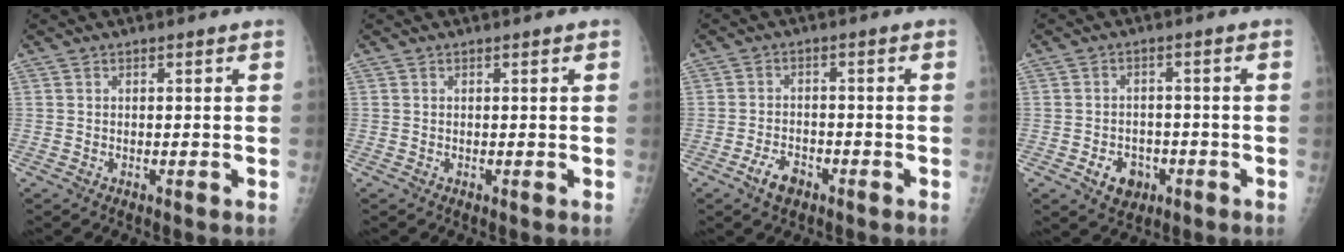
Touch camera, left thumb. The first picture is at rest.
{"total": 0.0}
{"total": 4.3, "force": [-2.6, 2.4, 2.4], "torque": [-0.042, 0.016, -0.045]}
{"total": 5.3, "force": [-2.3, 4.1, 2.5], "torque": [-0.021, 0.015, -0.029]}